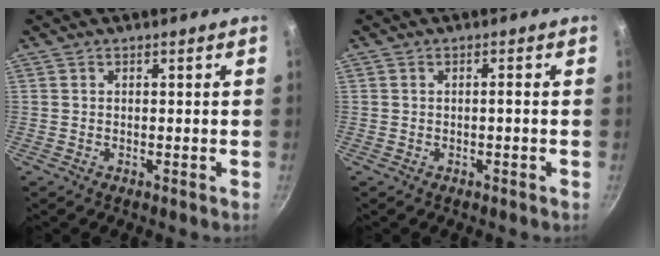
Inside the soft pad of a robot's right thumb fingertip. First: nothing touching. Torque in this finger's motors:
{"motor_torque": [0.26, 0.00, 0.33, 0.38, 0.02]}